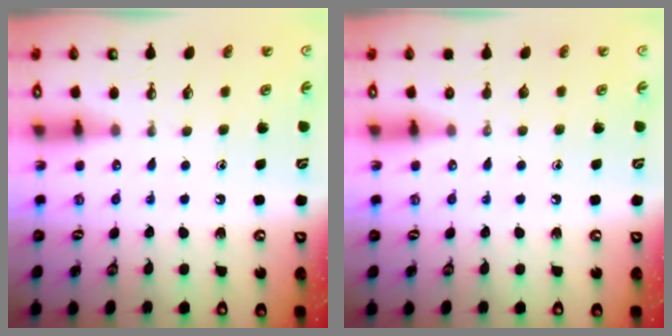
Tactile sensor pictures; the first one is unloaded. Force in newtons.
{"total": 0.0}